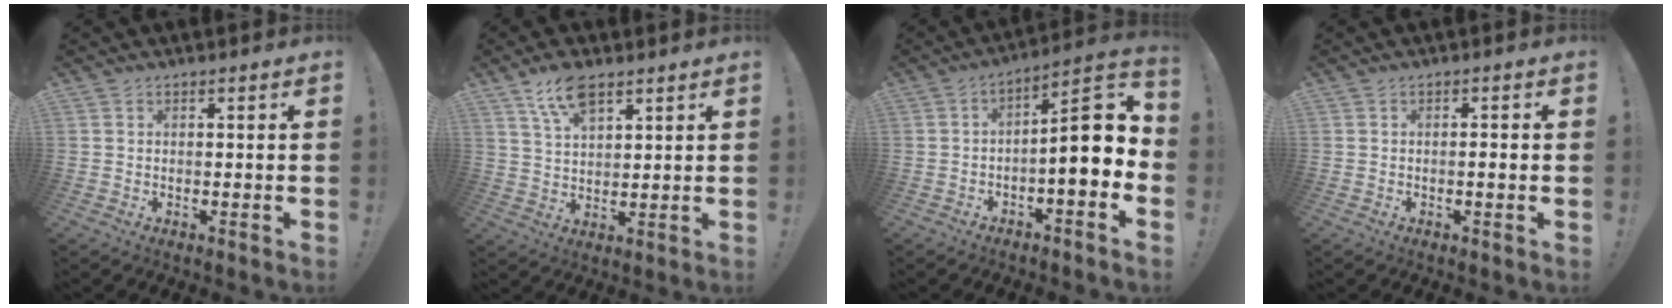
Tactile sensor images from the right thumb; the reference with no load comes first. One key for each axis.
{"total": 9.0, "fx": 5.8, "fy": 4.0, "fz": 5.7, "tx": -0.106, "ty": -0.017, "tz": 0.107}
{"total": 12.5, "fx": -1.0, "fy": 3.2, "fz": 12.1, "tx": -0.175, "ty": 0.004, "tz": -0.021}
{"total": 1.9, "fx": -0.5, "fy": -0.1, "fz": 1.8, "tx": -0.031, "ty": 0.001, "tz": -0.012}